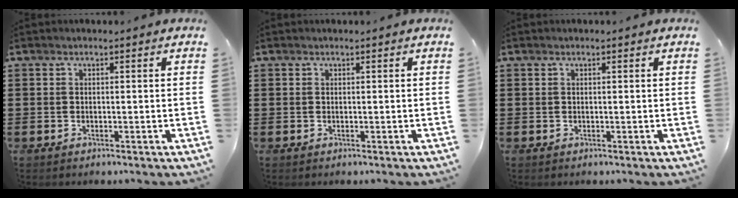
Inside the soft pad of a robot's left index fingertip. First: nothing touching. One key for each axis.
{"total": 0.0}
{"total": 0.0}